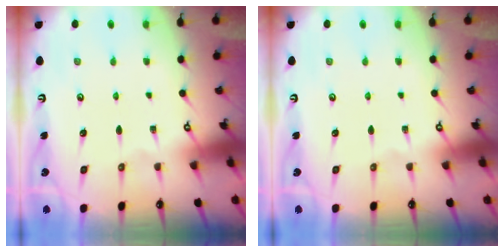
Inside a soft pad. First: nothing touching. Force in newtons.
{"total": 0.0}